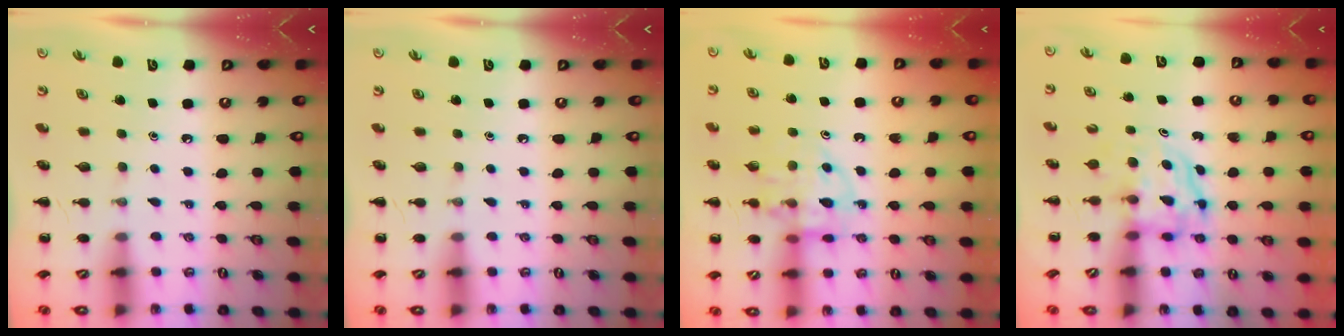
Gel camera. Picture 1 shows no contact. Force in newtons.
{"total": 0.0}
{"total": 13.6, "press": 13.5, "slide": 1.7}
{"total": 3.9, "press": 3.9, "slide": 0.4}